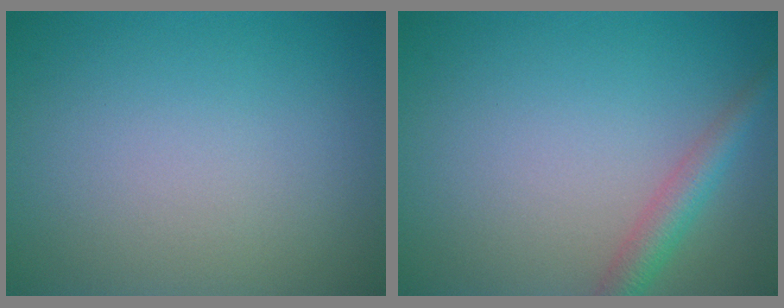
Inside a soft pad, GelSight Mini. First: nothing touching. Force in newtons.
{"total": 2.7, "press": 2.7, "slide": 0.1}